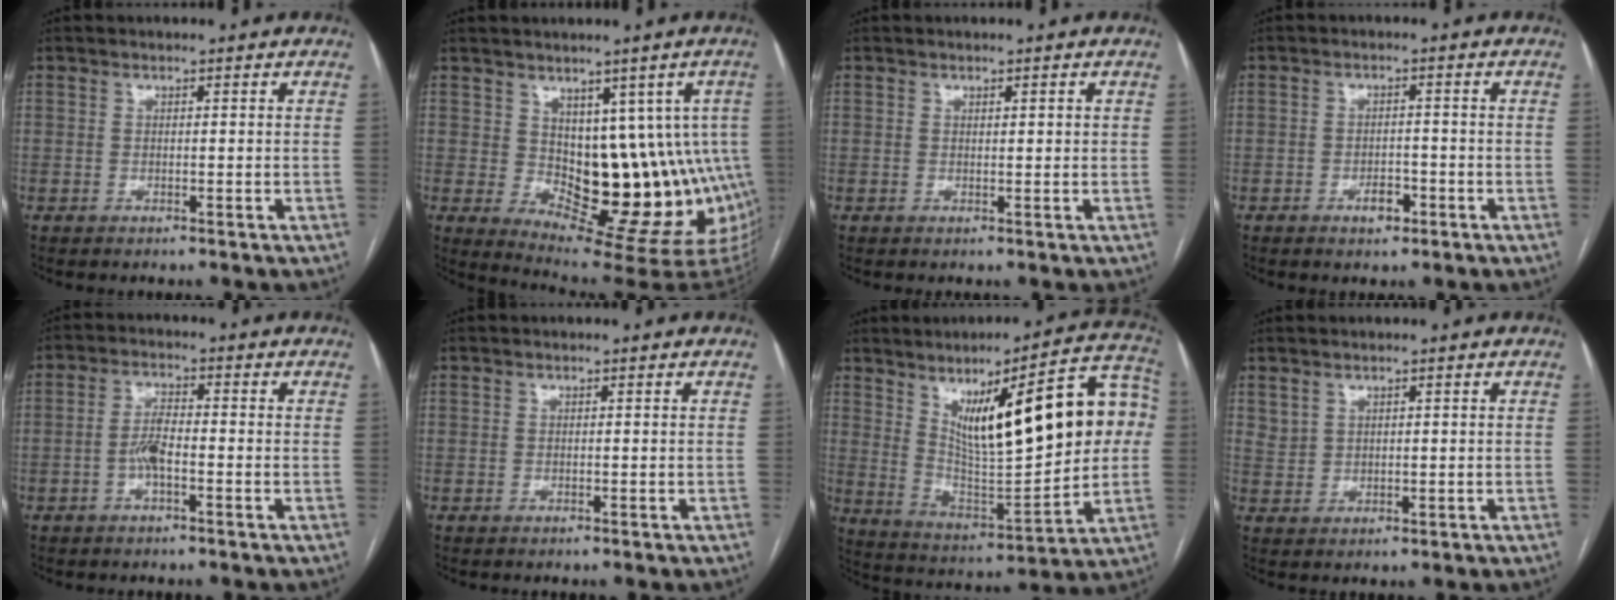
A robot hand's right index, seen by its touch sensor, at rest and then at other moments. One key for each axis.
{"total": 13.9, "fx": 0.6, "fy": 7.5, "fz": 11.7, "tx": -0.124, "ty": 0.012, "tz": 0.024}
{"total": 1.2, "fx": 0.6, "fy": 0.3, "fz": 1.0, "tx": -0.017, "ty": 0.002, "tz": 0.008}
{"total": 2.8, "fx": -1.5, "fy": 1.6, "fz": 1.9, "tx": -0.025, "ty": 0.005, "tz": -0.019}
{"total": 3.7, "fx": -1.2, "fy": 1.0, "fz": 3.4, "tx": -0.072, "ty": 0.008, "tz": -0.023}
{"total": 0.0}
{"total": 23.9, "fx": 5.4, "fy": 5.6, "fz": 22.6, "tx": -0.341, "ty": 0.026, "tz": 0.089}
{"total": 2.4, "fx": 1.8, "fy": 1.4, "fz": 0.5, "tx": -0.007, "ty": -0.002, "tz": 0.039}